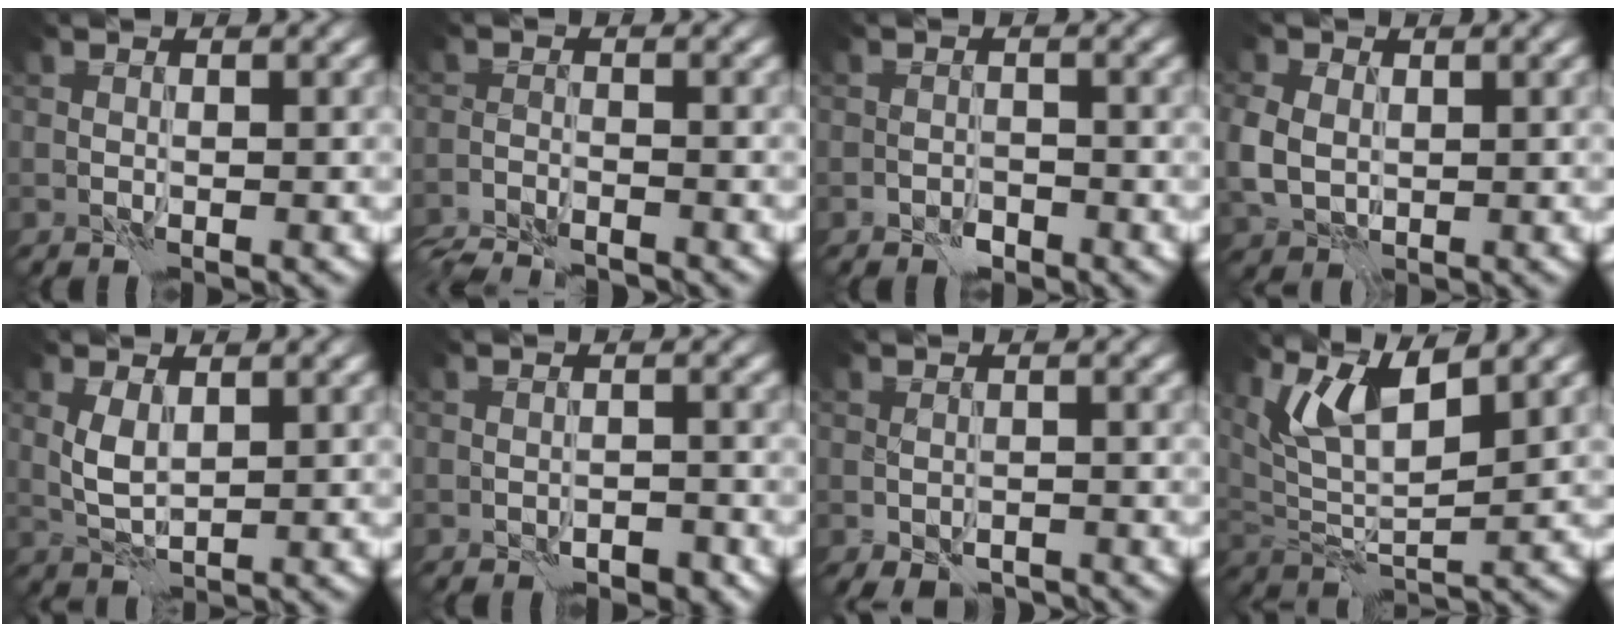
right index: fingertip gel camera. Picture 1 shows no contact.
{"total": 6.4, "force": [-6.1, 1.4, 1.3], "torque": [-0.023, -0.015, -0.099]}
{"total": 1.1, "force": [-0.9, 0.7, 0.2], "torque": [0.000, 0.003, -0.018]}
{"total": 3.8, "force": [0.2, 3.1, 2.1], "torque": [-0.059, -0.007, 0.009]}
{"total": 2.2, "force": [0.9, 1.1, 1.7], "torque": [-0.043, 0.000, 0.021]}
{"total": 1.5, "force": [-1.1, 0.8, 0.5], "torque": [-0.006, 0.005, -0.015]}
{"total": 2.2, "force": [-1.4, 1.3, 1.0], "torque": [-0.020, -0.011, -0.021]}
{"total": 5.8, "force": [3.8, 1.6, 4.1], "torque": [-0.089, -0.005, 0.076]}